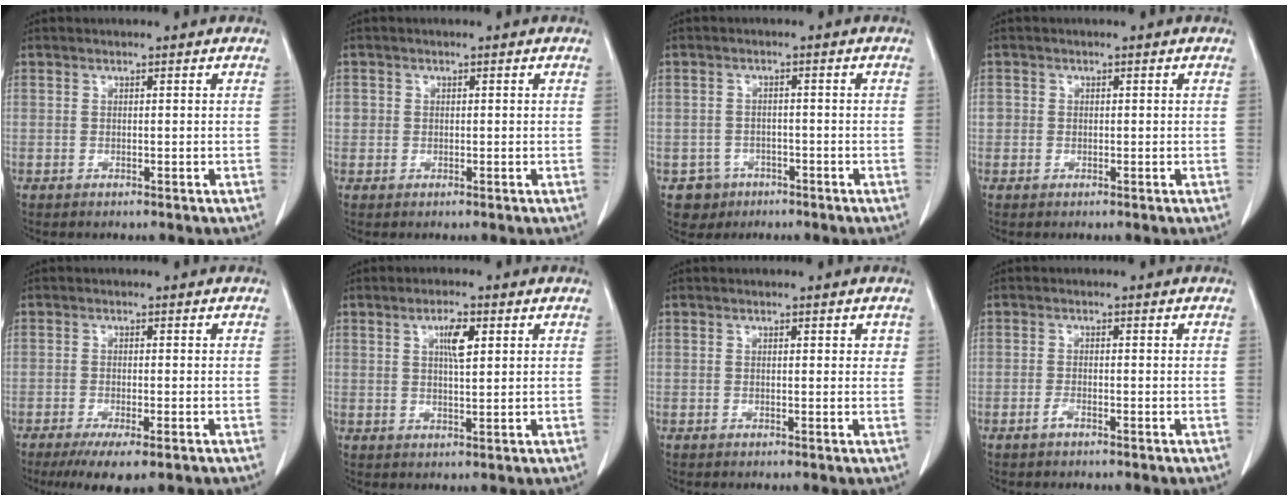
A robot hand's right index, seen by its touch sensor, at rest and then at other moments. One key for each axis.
{"total": 1.6, "fx": 0.2, "fy": 1.5, "fz": 0.3, "tx": 0.005, "ty": 0.006, "tz": 0.002}
{"total": 3.8, "fx": -2.0, "fy": 3.3, "fz": -0.1, "tx": 0.006, "ty": 0.014, "tz": -0.029}
{"total": 1.5, "fx": 0.0, "fy": 1.5, "fz": 0.3, "tx": 0.005, "ty": 0.006, "tz": 0.000}
{"total": 6.0, "fx": -3.8, "fy": 0.9, "fz": 4.5, "tx": -0.071, "ty": -0.016, "tz": -0.057}
{"total": 4.0, "fx": 1.6, "fy": 0.9, "fz": 3.6, "tx": -0.065, "ty": 0.001, "tz": 0.028}
{"total": 1.5, "fx": 0.6, "fy": 0.8, "fz": 1.1, "tx": -0.008, "ty": 0.001, "tz": 0.006}
{"total": 1.2, "fx": -0.9, "fy": 0.3, "fz": 0.8, "tx": -0.017, "ty": 0.000, "tz": -0.017}